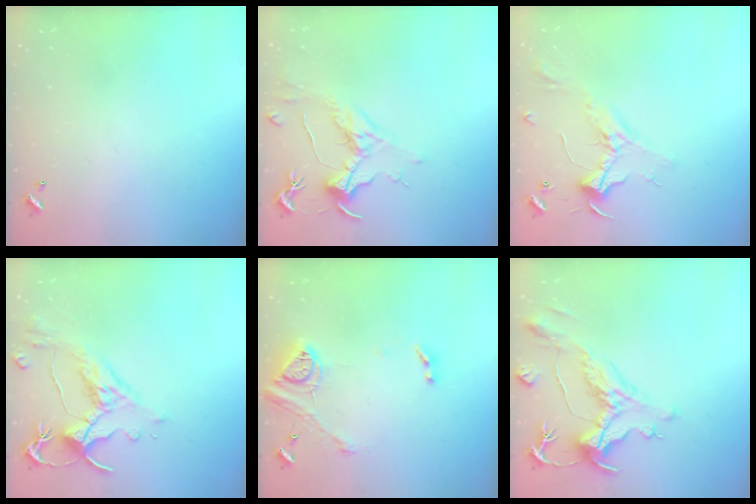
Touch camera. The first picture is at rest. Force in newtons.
{"total": 1.6, "press": 1.3, "slide": 0.9}
{"total": 2.4, "press": 2.3, "slide": 0.7}
{"total": 3.2, "press": 2.9, "slide": 1.3}
{"total": 14.9, "press": 14.8, "slide": 1.7}
{"total": 1.9, "press": 0.8, "slide": 1.7}